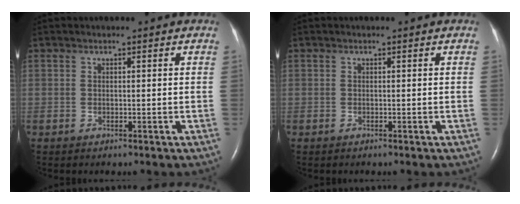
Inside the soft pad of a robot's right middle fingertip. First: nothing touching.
{"total": 0.0}